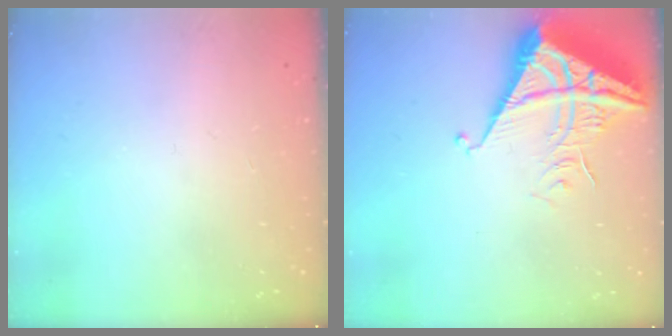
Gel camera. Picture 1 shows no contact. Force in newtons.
{"total": 7.0, "press": 7.0, "slide": 0.8}